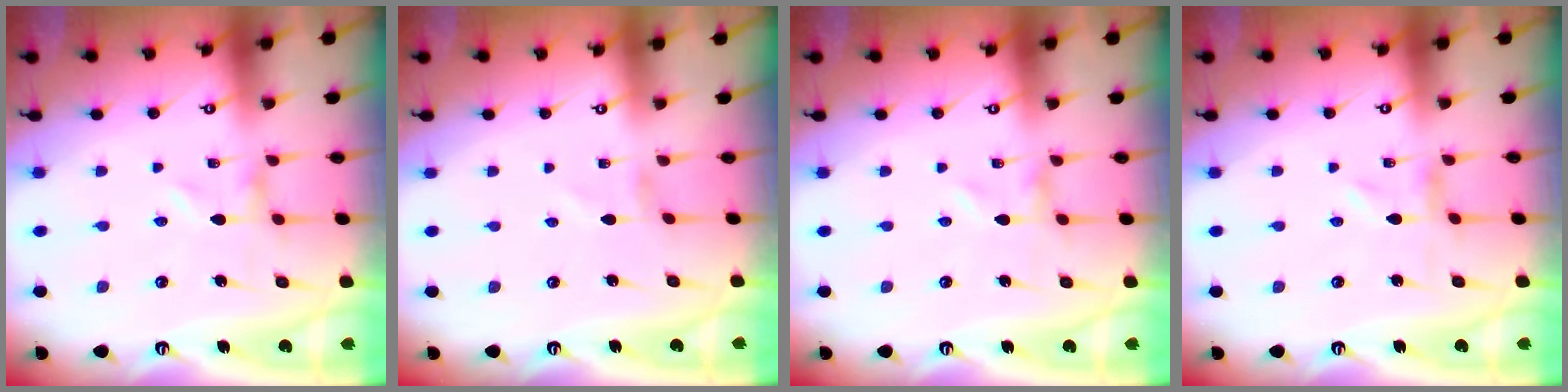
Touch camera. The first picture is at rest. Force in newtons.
{"total": 1.0, "press": 1.0, "slide": 0.0}
{"total": 0.0}
{"total": 0.0}